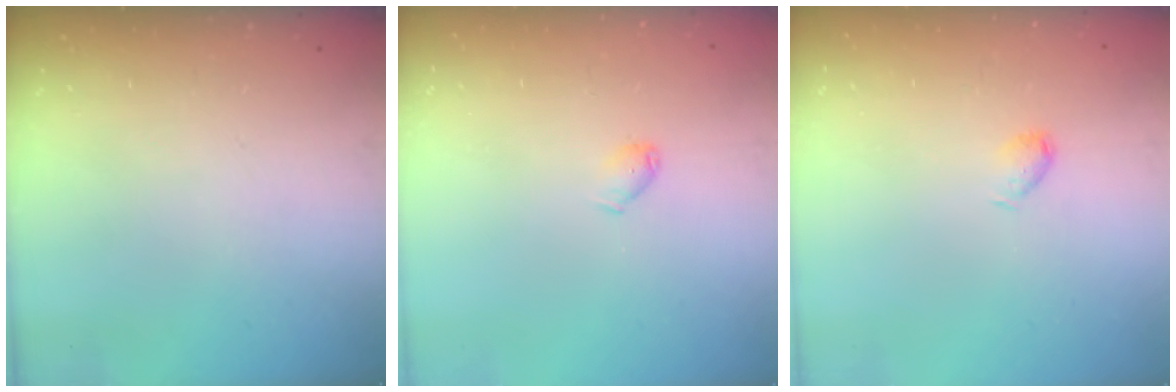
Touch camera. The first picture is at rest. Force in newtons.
{"total": 3.1, "press": 3.0, "slide": 0.5}
{"total": 3.7, "press": 3.7, "slide": 0.7}